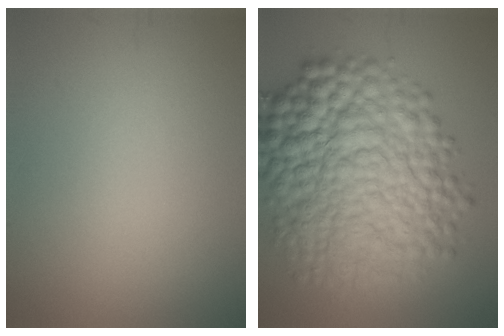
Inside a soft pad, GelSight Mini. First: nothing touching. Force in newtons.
{"total": 13.5, "press": 13.5, "slide": 0.1}